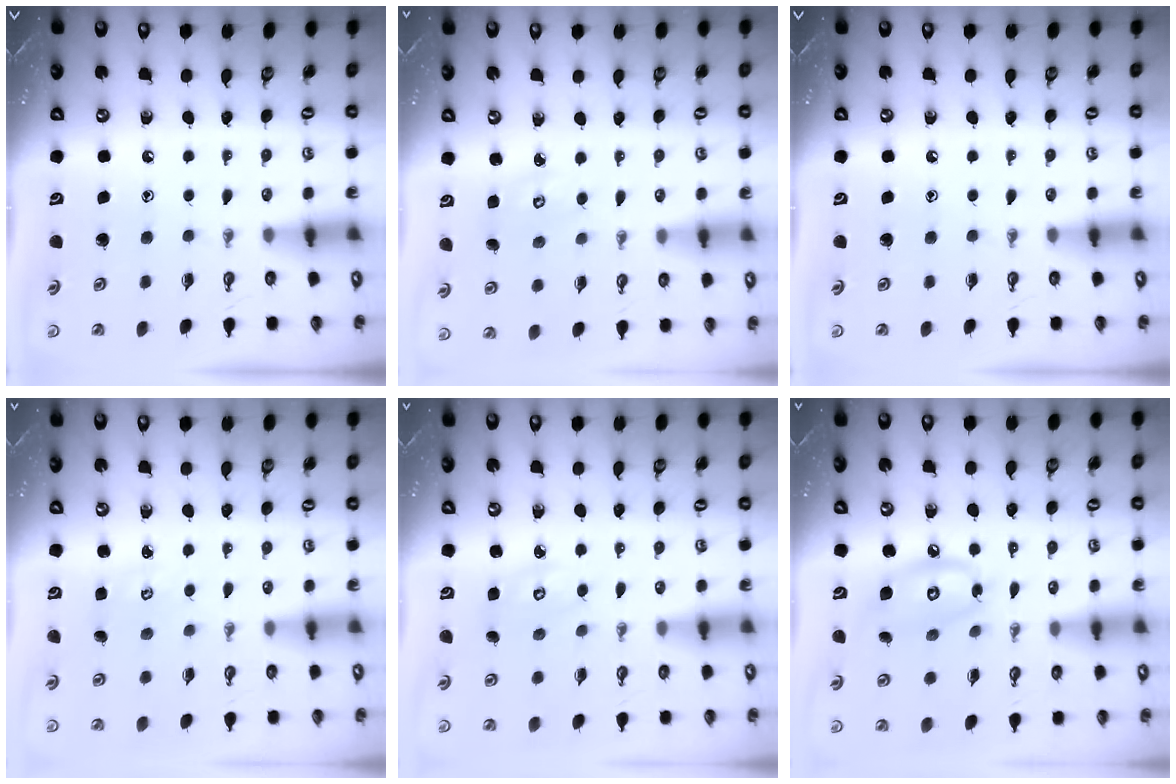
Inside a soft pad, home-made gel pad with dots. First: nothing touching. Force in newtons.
{"total": 3.5, "press": 3.5, "slide": 0.3}
{"total": 0.0}
{"total": 2.5, "press": 2.5, "slide": 0.2}
{"total": 3.0, "press": 3.0, "slide": 0.1}
{"total": 11.4, "press": 11.3, "slide": 0.8}